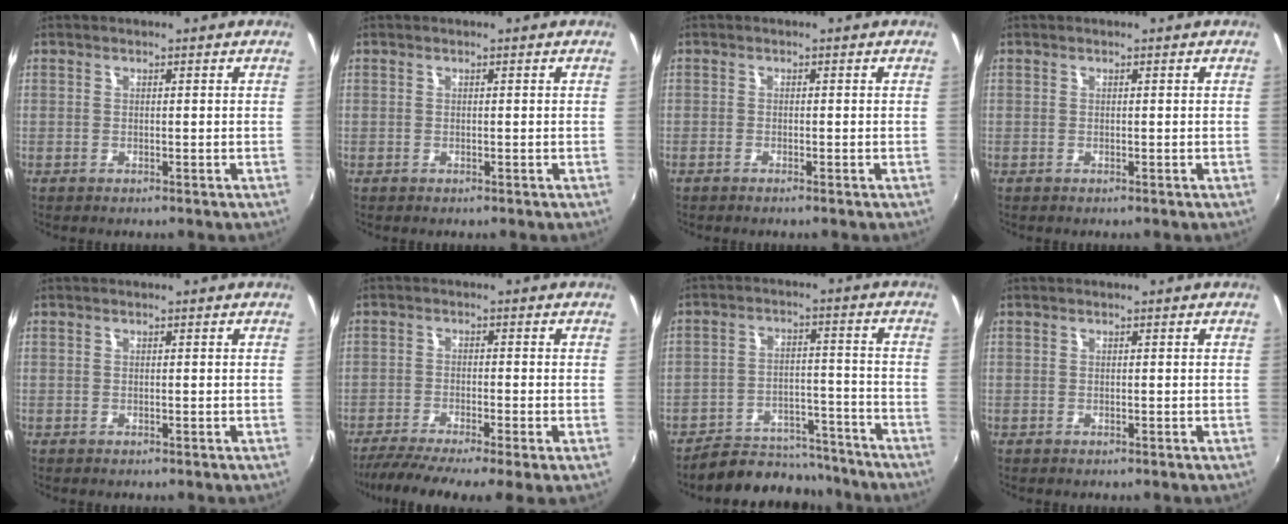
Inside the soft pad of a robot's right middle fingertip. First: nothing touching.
{"total": 0.0}
{"total": 0.8, "force": [-0.7, -0.1, 0.4], "torque": [-0.009, -0.002, -0.015]}
{"total": 0.0}
{"total": 0.0}
{"total": 7.9, "force": [-5.8, 0.0, 5.4], "torque": [-0.111, -0.031, -0.100]}
{"total": 12.1, "force": [-11.0, 4.7, 1.9], "torque": [-0.045, 0.034, -0.148]}
{"total": 0.0}